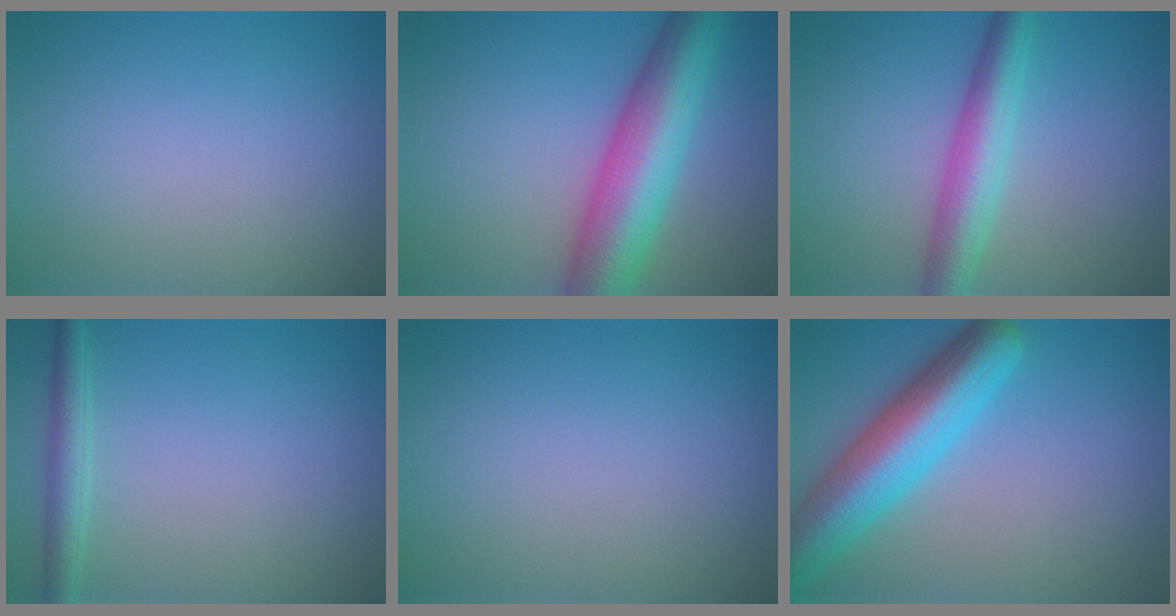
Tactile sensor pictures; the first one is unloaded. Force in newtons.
{"total": 9.2, "press": 9.1, "slide": 0.2}
{"total": 4.8, "press": 4.8, "slide": 0.1}
{"total": 2.3, "press": 2.3, "slide": 0.1}
{"total": 0.0}
{"total": 8.5, "press": 8.5, "slide": 0.5}